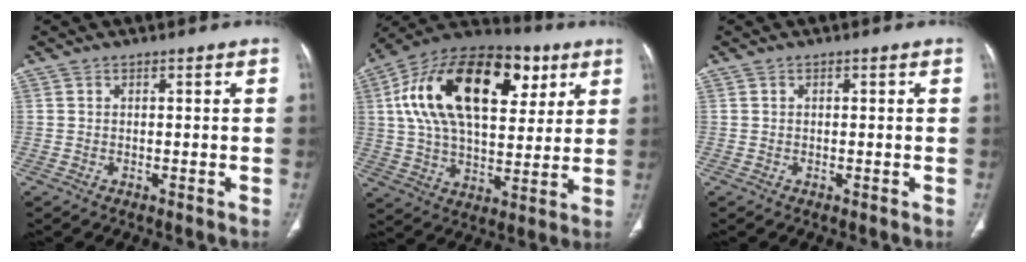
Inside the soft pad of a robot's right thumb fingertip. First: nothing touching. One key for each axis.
{"total": 28.2, "fx": 9.1, "fy": 15.6, "fz": 21.6, "tx": -0.367, "ty": 0.016, "tz": 0.148}
{"total": 0.0}